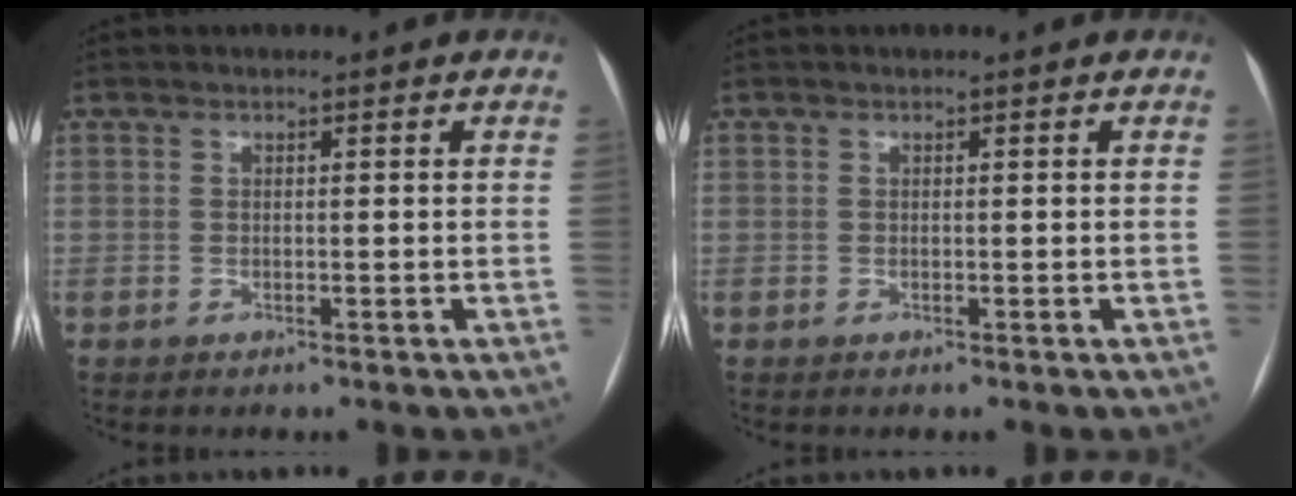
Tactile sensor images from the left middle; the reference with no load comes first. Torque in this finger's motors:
{"motor_torque": [0.02, -0.19, 0.08, 0.01]}